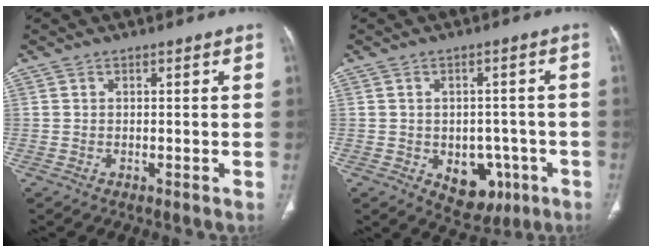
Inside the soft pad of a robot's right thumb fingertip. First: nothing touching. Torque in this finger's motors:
{"motor_torque": [1.91, 1.28, 0.76, -0.36, 0.03]}